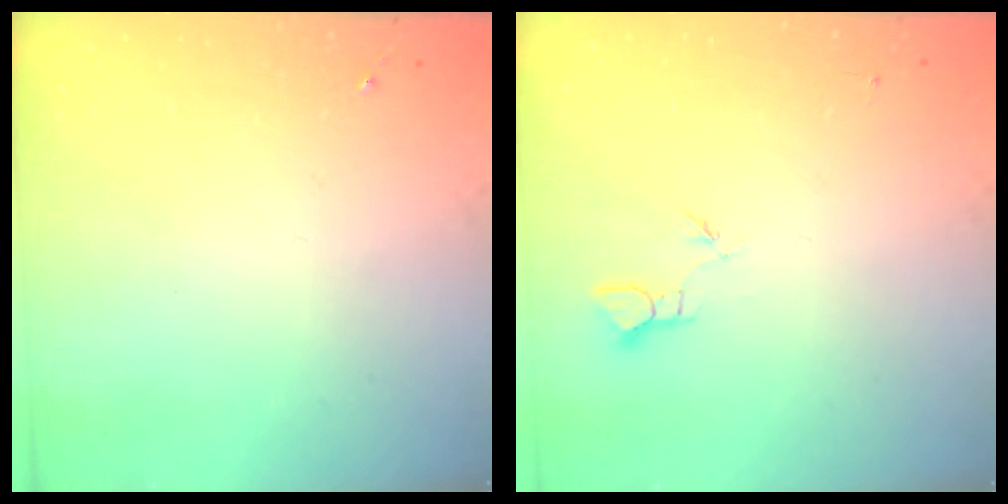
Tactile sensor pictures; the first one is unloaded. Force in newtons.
{"total": 2.4, "press": 2.4, "slide": 0.2}